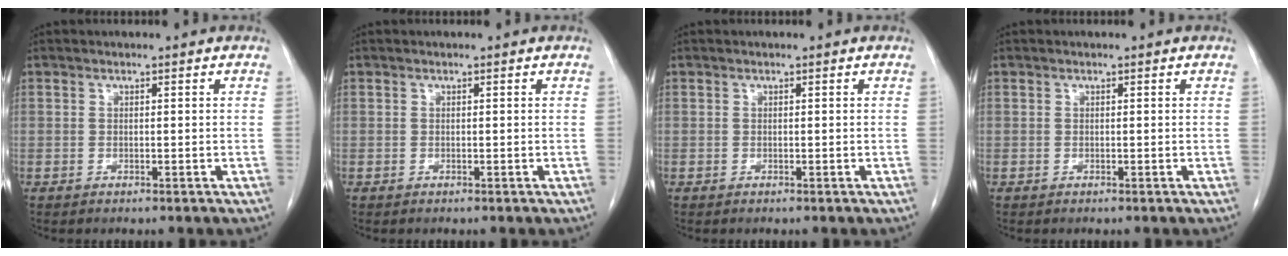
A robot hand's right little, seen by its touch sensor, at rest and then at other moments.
{"total": 0.0}
{"total": 0.0}
{"total": 0.0}